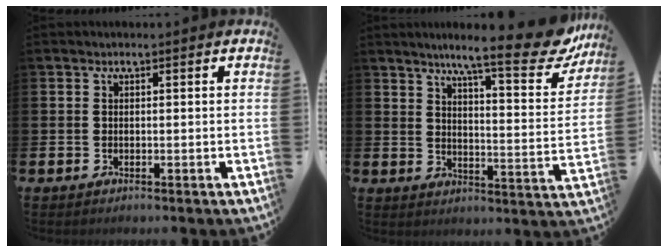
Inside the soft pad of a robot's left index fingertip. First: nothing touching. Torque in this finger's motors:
{"motor_torque": [0.08, -0.62, 0.88, 0.21]}